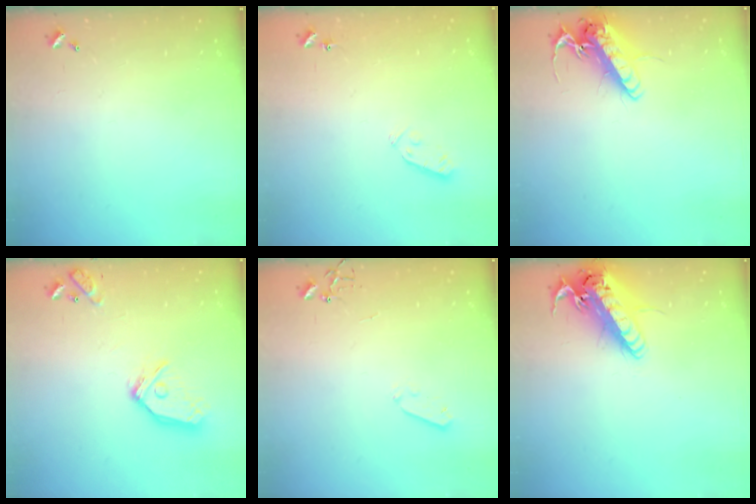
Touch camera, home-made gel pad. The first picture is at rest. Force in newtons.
{"total": 3.3, "press": 3.1, "slide": 1.0}
{"total": 13.8, "press": 13.6, "slide": 2.4}
{"total": 15.0, "press": 14.9, "slide": 2.2}
{"total": 4.0, "press": 3.9, "slide": 0.8}
{"total": 19.1, "press": 18.8, "slide": 3.3}